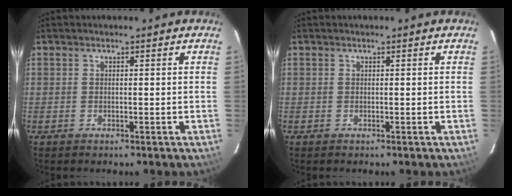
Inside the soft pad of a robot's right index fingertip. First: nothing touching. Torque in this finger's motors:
{"motor_torque": [0.00, 0.00, -0.01, 0.00]}